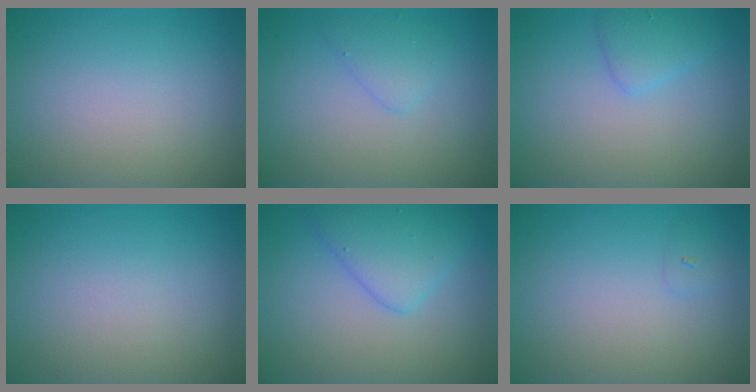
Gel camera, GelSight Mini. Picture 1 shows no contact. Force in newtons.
{"total": 1.7, "press": 1.6, "slide": 0.1}
{"total": 1.9, "press": 1.9, "slide": 0.1}
{"total": 0.0}
{"total": 3.9, "press": 3.9, "slide": 0.1}
{"total": 0.6, "press": 0.6, "slide": 0.1}